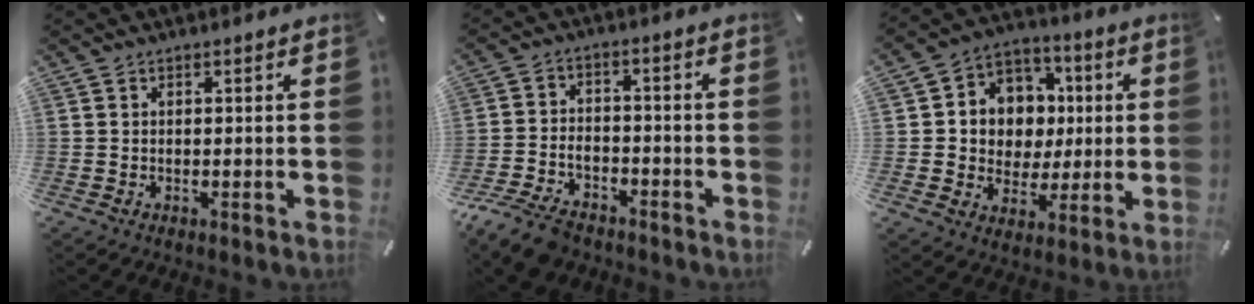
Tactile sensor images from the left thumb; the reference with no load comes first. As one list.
[{"total": 8.3, "force": [-6.2, 4.5, 3.3], "torque": [-0.063, 0.028, -0.115]}, {"total": 10.2, "force": [-0.1, 10.1, 1.6], "torque": [-0.025, 0.001, 0.006]}]